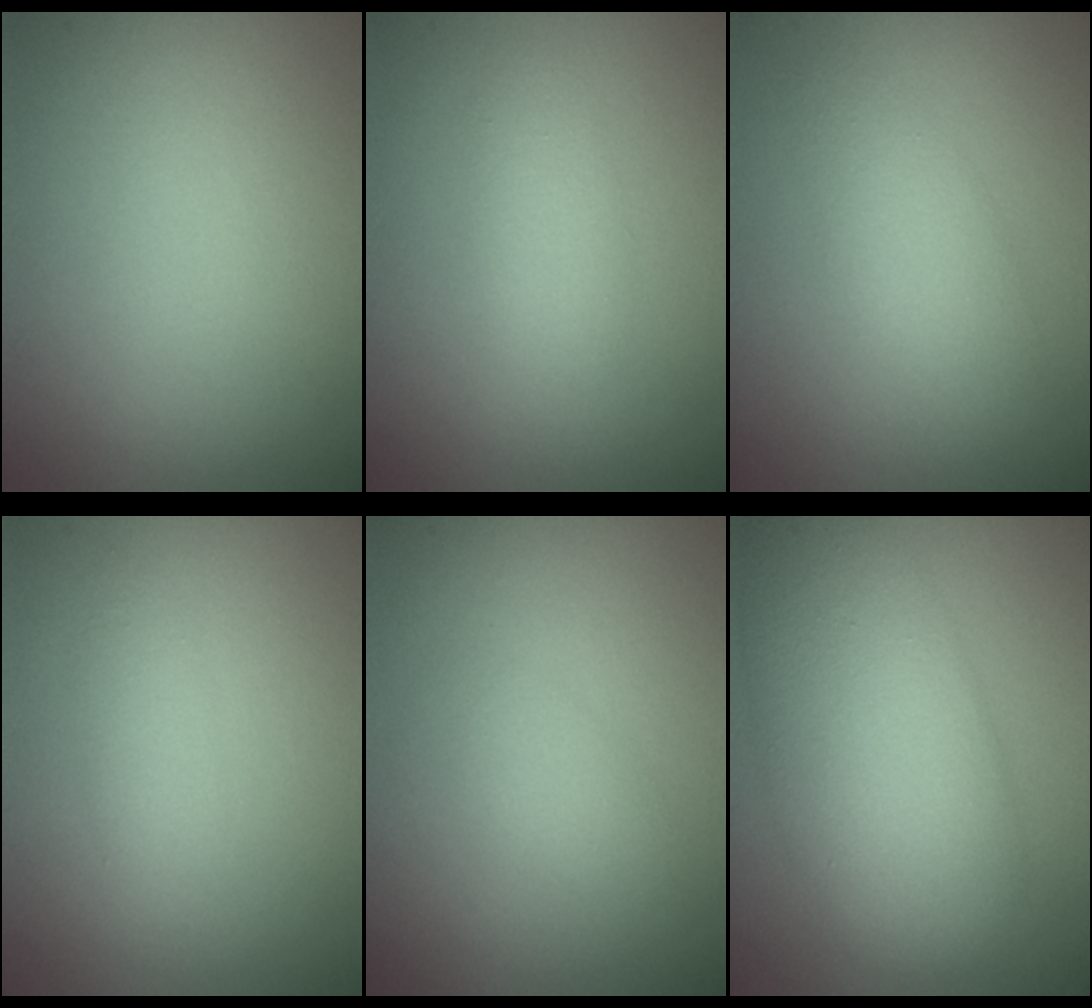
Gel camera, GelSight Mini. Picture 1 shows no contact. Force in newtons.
{"total": 2.1, "press": 2.1, "slide": 0.1}
{"total": 2.6, "press": 2.6, "slide": 0.1}
{"total": 1.5, "press": 1.5, "slide": 0.1}
{"total": 1.2, "press": 1.2, "slide": 0.1}
{"total": 8.4, "press": 8.4, "slide": 0.1}